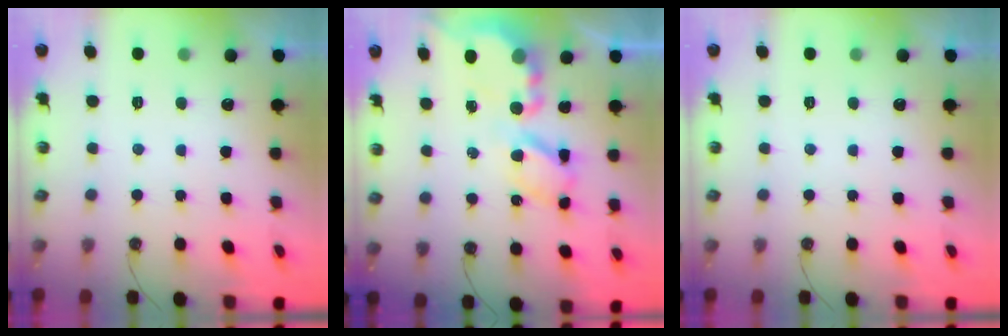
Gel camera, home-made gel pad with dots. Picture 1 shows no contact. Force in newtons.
{"total": 9.0, "press": 9.0, "slide": 0.6}
{"total": 0.0}